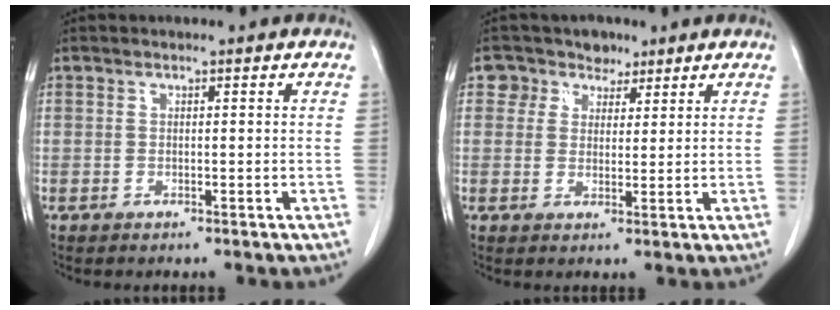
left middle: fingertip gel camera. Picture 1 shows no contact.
{"total": 4.5, "force": [3.0, 3.4, -0.1], "torque": [0.009, 0.013, 0.046]}